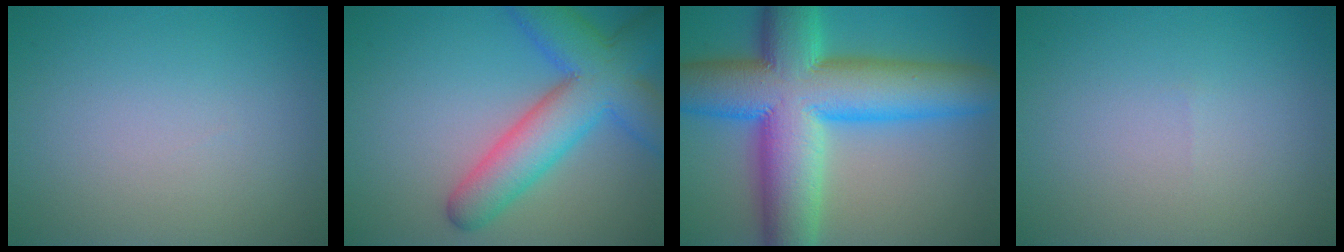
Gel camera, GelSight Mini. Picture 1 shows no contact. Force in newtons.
{"total": 8.3, "press": 8.3, "slide": 0.4}
{"total": 15.6, "press": 15.6, "slide": 0.3}
{"total": 0.0}